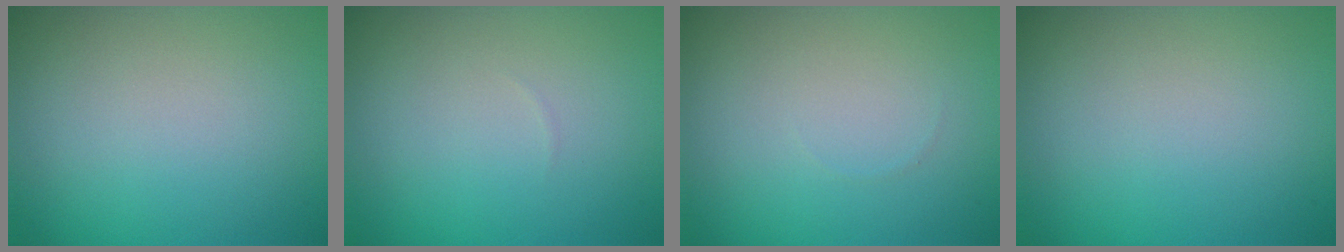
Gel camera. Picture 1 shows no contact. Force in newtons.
{"total": 0.0}
{"total": 0.0}
{"total": 0.0}